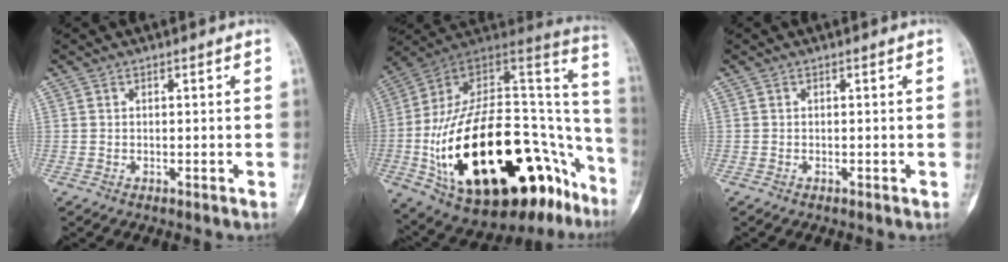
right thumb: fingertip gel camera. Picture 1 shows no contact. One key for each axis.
{"total": 39.9, "fx": -14.8, "fy": 19.0, "fz": 31.9, "tx": -0.438, "ty": 0.066, "tz": -0.228}
{"total": 0.0}